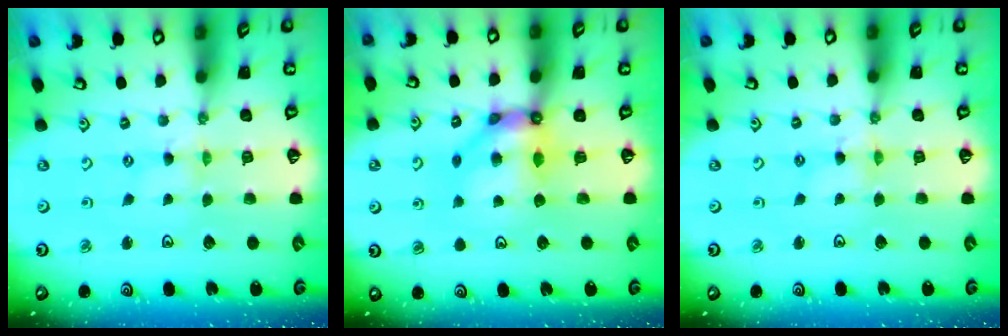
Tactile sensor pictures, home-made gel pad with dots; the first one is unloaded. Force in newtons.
{"total": 9.2, "press": 9.1, "slide": 1.2}
{"total": 2.5, "press": 2.5, "slide": 0.2}